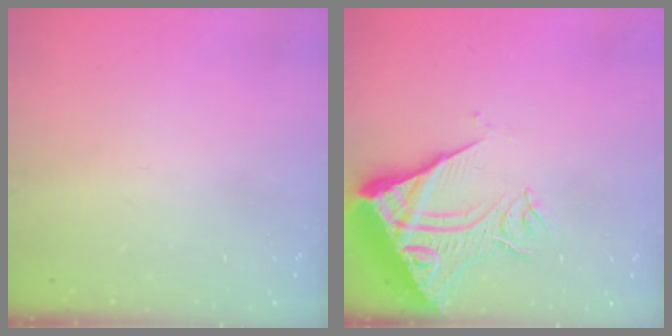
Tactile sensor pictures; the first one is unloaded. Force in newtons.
{"total": 11.1, "press": 11.0, "slide": 1.3}